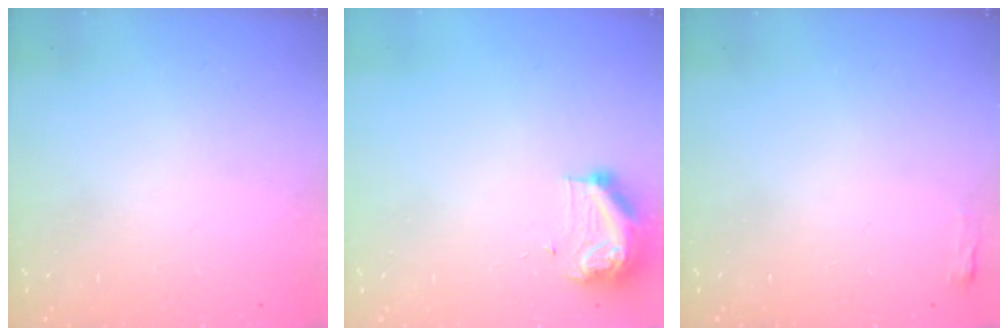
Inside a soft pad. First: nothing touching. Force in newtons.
{"total": 9.8, "press": 9.8, "slide": 0.5}
{"total": 2.7, "press": 2.6, "slide": 0.8}